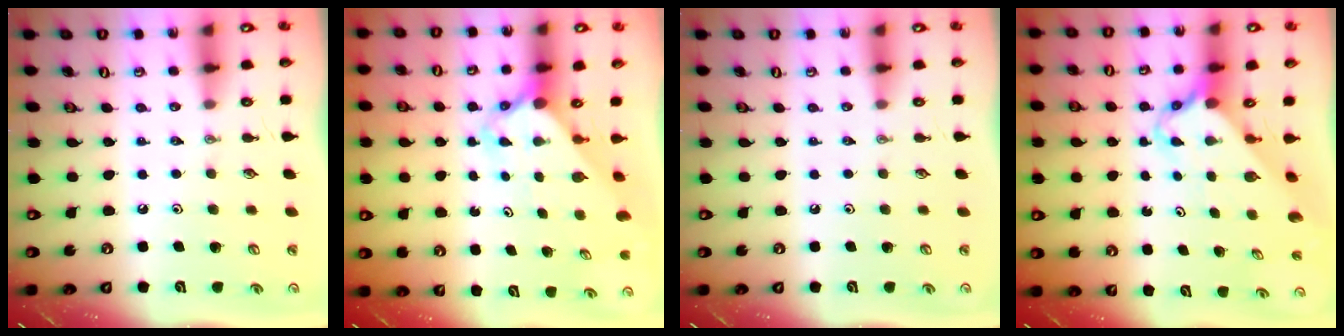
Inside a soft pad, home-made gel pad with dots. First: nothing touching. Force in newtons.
{"total": 2.8, "press": 2.8, "slide": 0.1}
{"total": 0.0}
{"total": 2.9, "press": 2.9, "slide": 0.2}